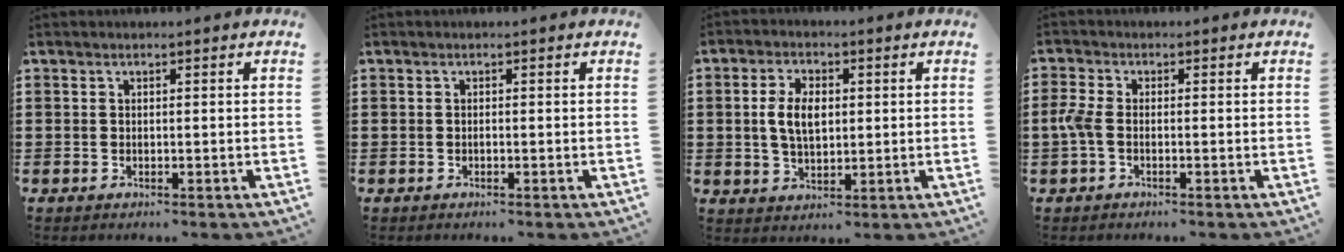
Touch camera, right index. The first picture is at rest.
{"total": 0.0}
{"total": 5.8, "force": [0.5, 3.3, 4.8], "torque": [-0.104, 0.004, 0.000]}
{"total": 3.1, "force": [-1.0, 1.4, 2.6], "torque": [-0.076, -0.007, -0.026]}